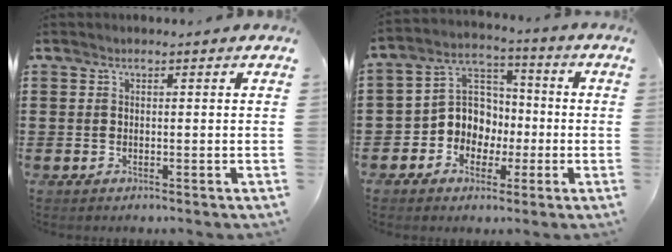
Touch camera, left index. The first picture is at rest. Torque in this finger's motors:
{"motor_torque": [1.09, 1.02, 0.34, 0.04]}